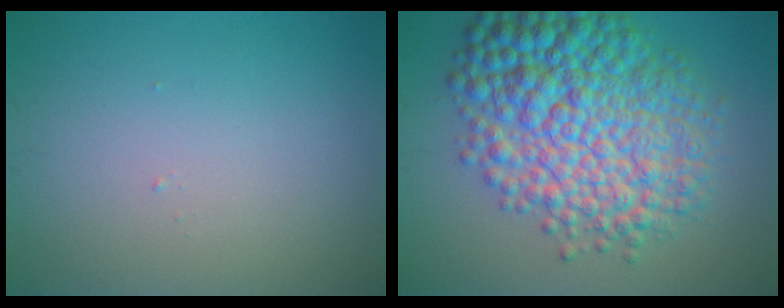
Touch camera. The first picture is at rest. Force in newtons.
{"total": 11.0, "press": 11.0, "slide": 0.1}